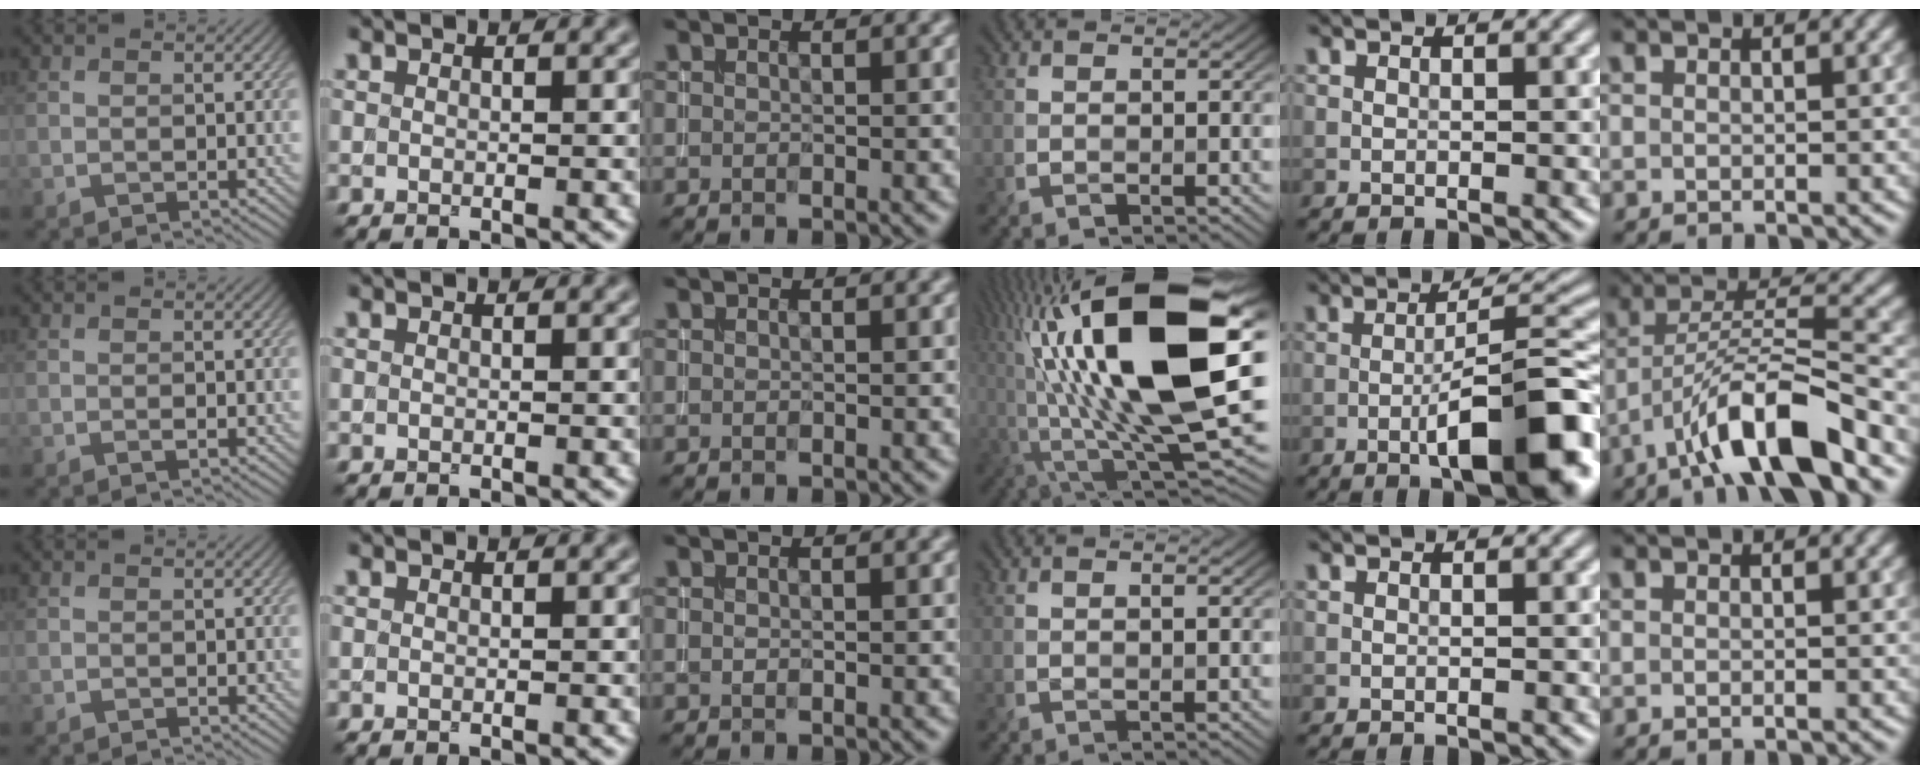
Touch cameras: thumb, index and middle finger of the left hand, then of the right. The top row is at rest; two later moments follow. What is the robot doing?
{"motion": "insert", "object": "backpack"}